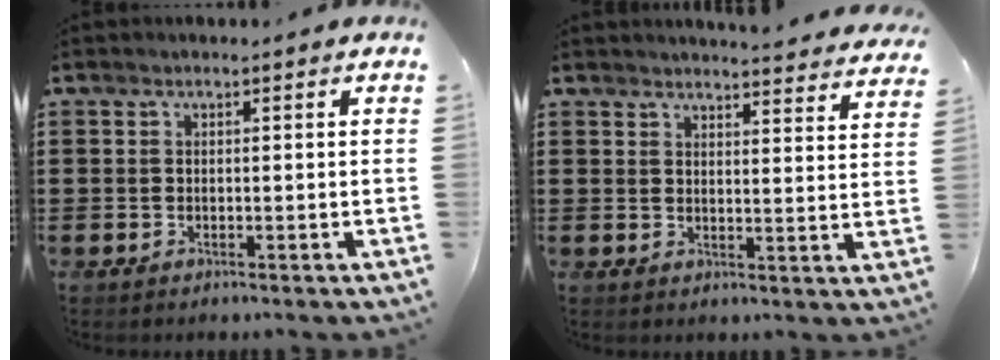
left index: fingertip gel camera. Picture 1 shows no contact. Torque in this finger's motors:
{"motor_torque": [1.09, -1.05, 0.13, 0.05]}